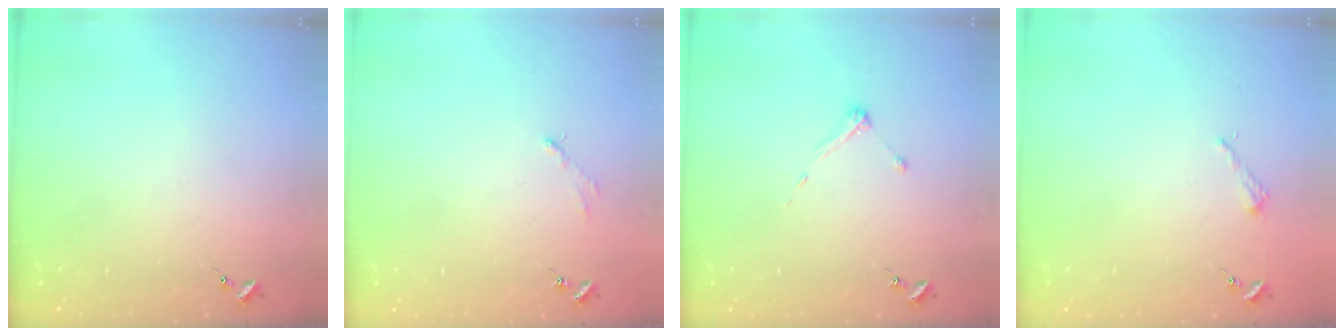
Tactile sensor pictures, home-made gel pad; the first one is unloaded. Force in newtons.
{"total": 2.9, "press": 2.9, "slide": 0.4}
{"total": 3.2, "press": 3.2, "slide": 0.4}
{"total": 2.2, "press": 2.2, "slide": 0.3}